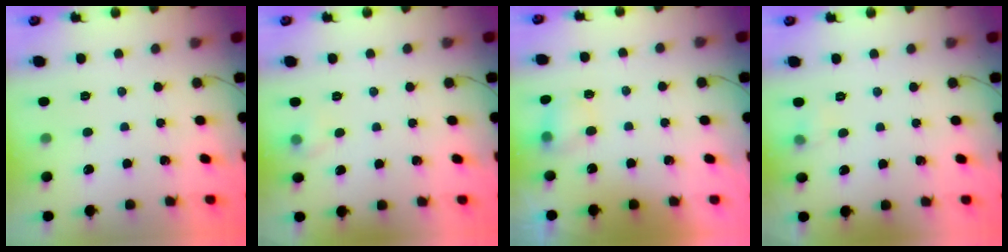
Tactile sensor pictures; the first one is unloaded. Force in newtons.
{"total": 4.5, "press": 4.2, "slide": 1.6}
{"total": 5.6, "press": 5.4, "slide": 1.5}
{"total": 3.7, "press": 3.5, "slide": 1.1}